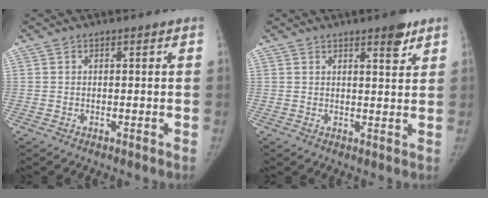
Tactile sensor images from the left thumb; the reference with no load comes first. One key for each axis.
{"total": 4.1, "fx": 2.8, "fy": 1.1, "fz": 2.8, "tx": -0.030, "ty": -0.017, "tz": 0.037}